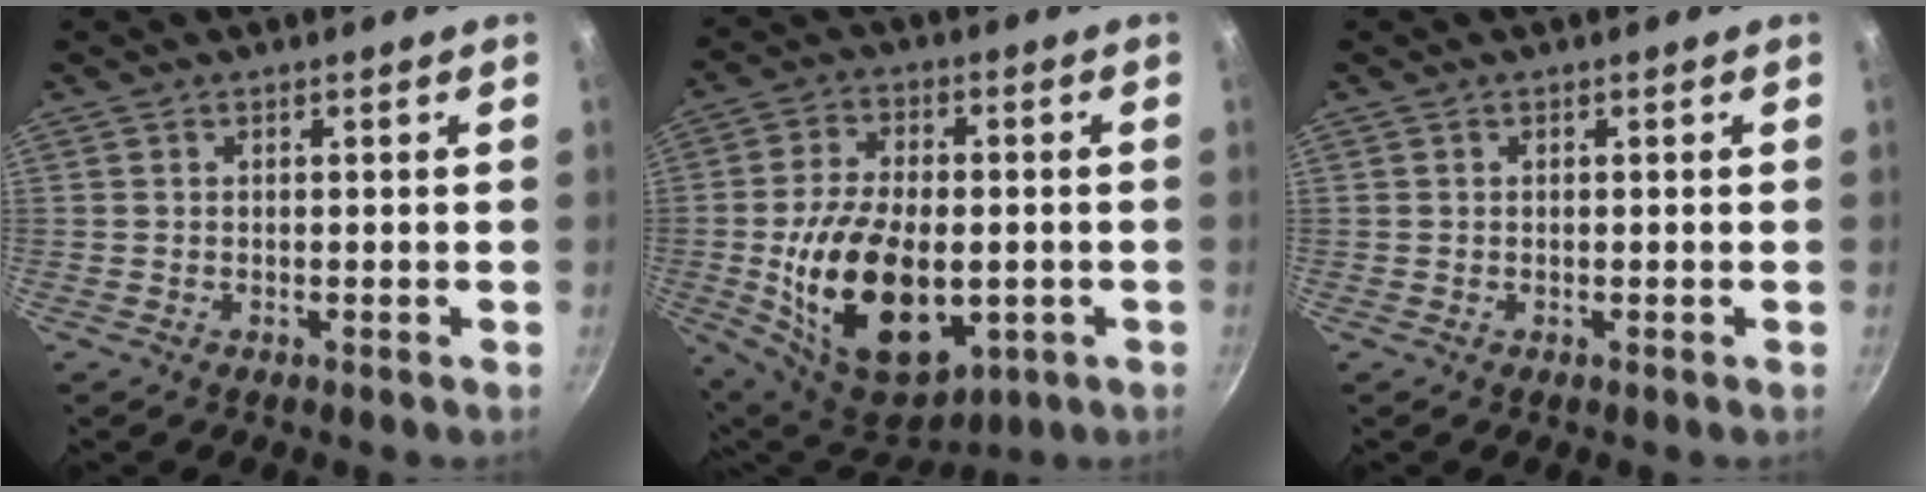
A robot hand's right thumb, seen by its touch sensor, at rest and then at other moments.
{"total": 21.8, "force": [-3.6, 12.9, 17.2], "torque": [-0.290, 0.004, -0.043]}
{"total": 0.0}